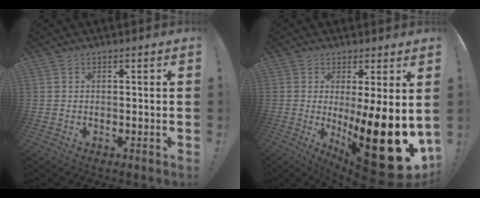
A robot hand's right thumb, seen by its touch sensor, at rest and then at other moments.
{"total": 22.2, "force": [-3.9, 5.7, 21.1], "torque": [-0.291, -0.019, -0.048]}